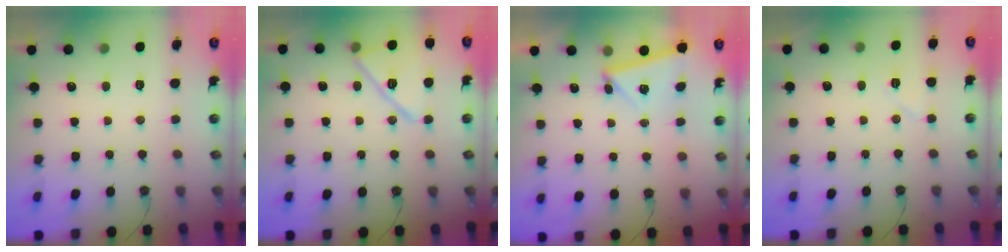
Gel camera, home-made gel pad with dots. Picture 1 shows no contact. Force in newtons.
{"total": 13.9, "press": 13.6, "slide": 2.6}
{"total": 4.1, "press": 4.0, "slide": 0.9}
{"total": 5.4, "press": 5.0, "slide": 1.8}